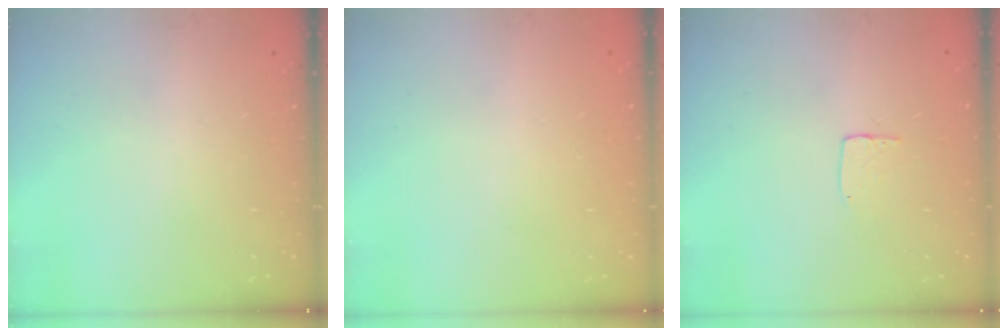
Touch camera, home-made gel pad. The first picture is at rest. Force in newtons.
{"total": 0.0}
{"total": 3.6, "press": 3.6, "slide": 0.2}